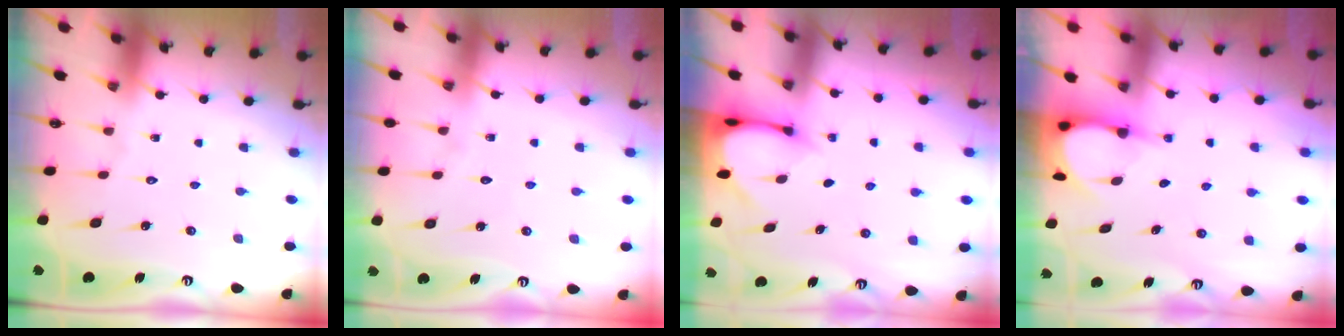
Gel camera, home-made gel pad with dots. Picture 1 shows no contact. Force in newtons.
{"total": 3.0, "press": 3.0, "slide": 0.3}
{"total": 2.9, "press": 2.9, "slide": 0.2}
{"total": 4.0, "press": 4.0, "slide": 0.3}